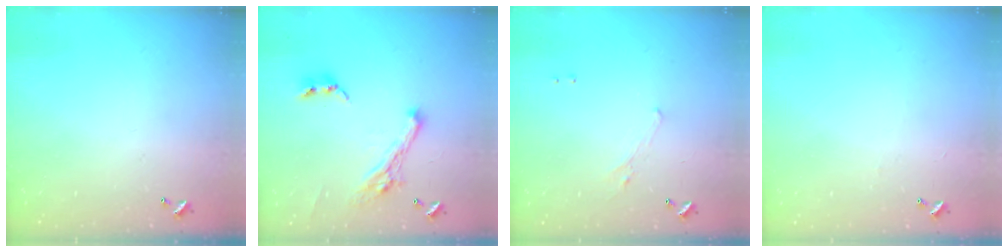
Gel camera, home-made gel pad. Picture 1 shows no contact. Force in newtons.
{"total": 7.4, "press": 7.2, "slide": 1.3}
{"total": 1.2, "press": 0.9, "slide": 0.8}
{"total": 2.6, "press": 2.6, "slide": 0.4}